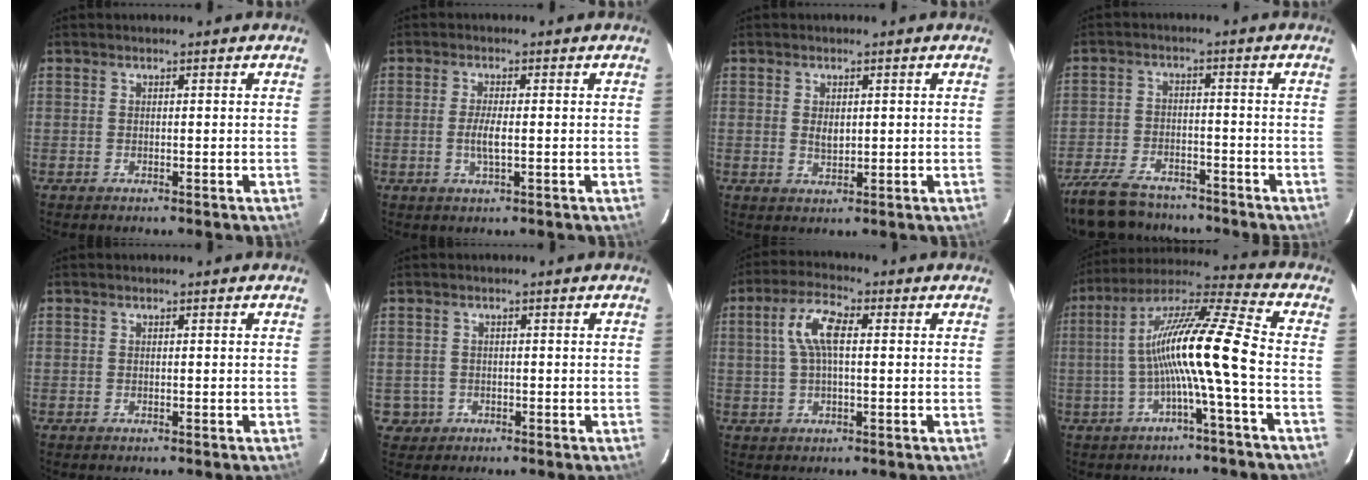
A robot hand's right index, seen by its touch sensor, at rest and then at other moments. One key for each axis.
{"total": 3.2, "fx": -0.5, "fy": 0.5, "fz": 3.1, "tx": -0.062, "ty": -0.007, "tz": -0.010}
{"total": 2.5, "fx": 0.6, "fy": 1.6, "fz": 1.8, "tx": -0.028, "ty": 0.001, "tz": 0.013}
{"total": 14.4, "fx": -11.6, "fy": 6.5, "fz": 5.7, "tx": -0.151, "ty": -0.009, "tz": -0.185}
{"total": 0.0}
{"total": 3.2, "fx": -0.6, "fy": 3.1, "fz": 0.2, "tx": -0.004, "ty": 0.012, "tz": -0.003}
{"total": 7.1, "fx": 1.2, "fy": 2.6, "fz": 6.5, "tx": -0.132, "ty": 0.018, "tz": 0.024}
{"total": 13.9, "fx": -2.5, "fy": -0.8, "fz": 13.6, "tx": -0.253, "ty": 0.015, "tz": -0.050}